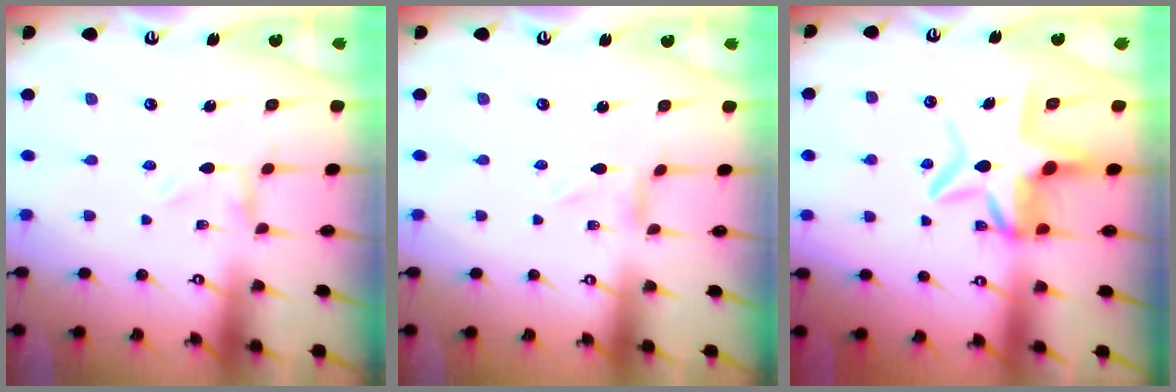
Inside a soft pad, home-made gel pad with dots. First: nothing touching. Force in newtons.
{"total": 0.0}
{"total": 9.0, "press": 8.7, "slide": 2.5}